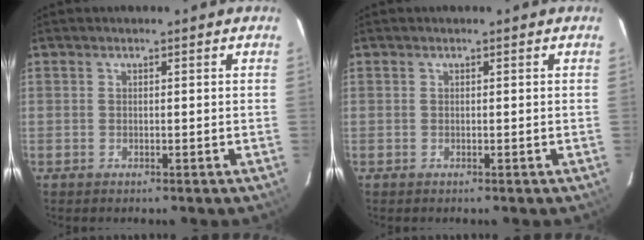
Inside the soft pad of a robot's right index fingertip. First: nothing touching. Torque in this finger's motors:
{"motor_torque": [0.13, 0.10, 0.04, 0.01]}